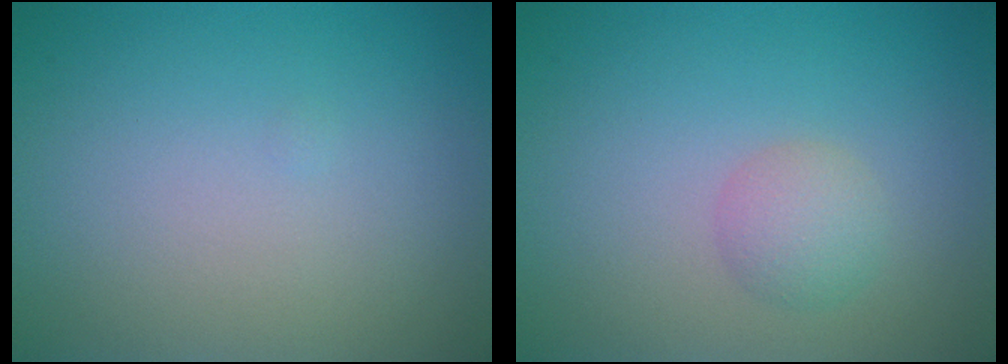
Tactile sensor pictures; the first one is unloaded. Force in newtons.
{"total": 1.9, "press": 1.9, "slide": 0.0}